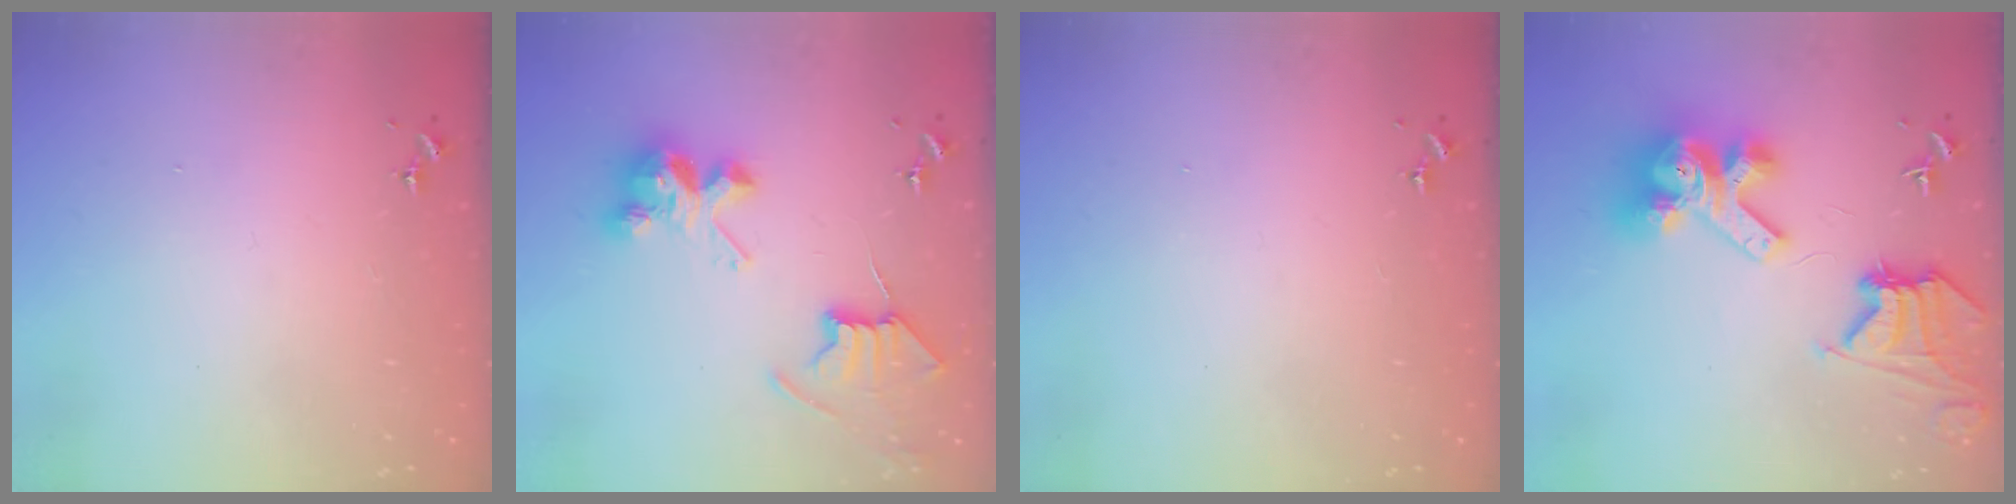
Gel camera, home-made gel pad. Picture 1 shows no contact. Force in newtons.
{"total": 9.8, "press": 9.7, "slide": 0.9}
{"total": 0.0}
{"total": 16.5, "press": 16.4, "slide": 2.2}